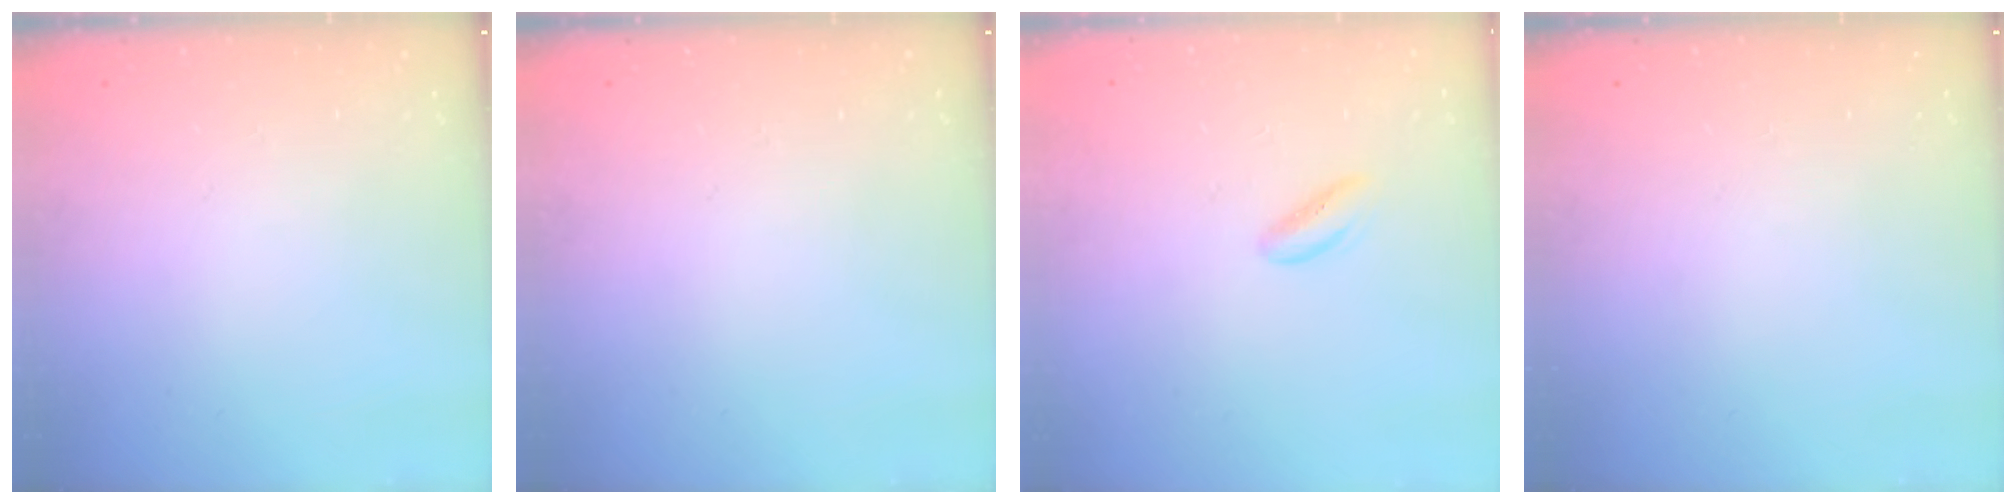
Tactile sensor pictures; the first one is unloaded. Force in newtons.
{"total": 0.0}
{"total": 2.4, "press": 2.4, "slide": 0.2}
{"total": 0.0}